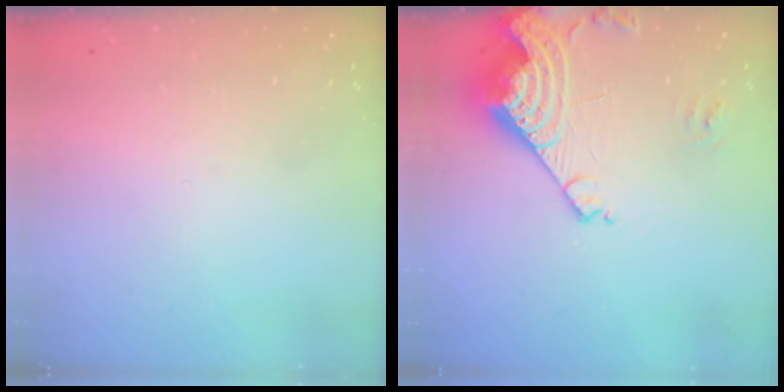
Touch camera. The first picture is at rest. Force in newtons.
{"total": 15.5, "press": 15.4, "slide": 1.8}